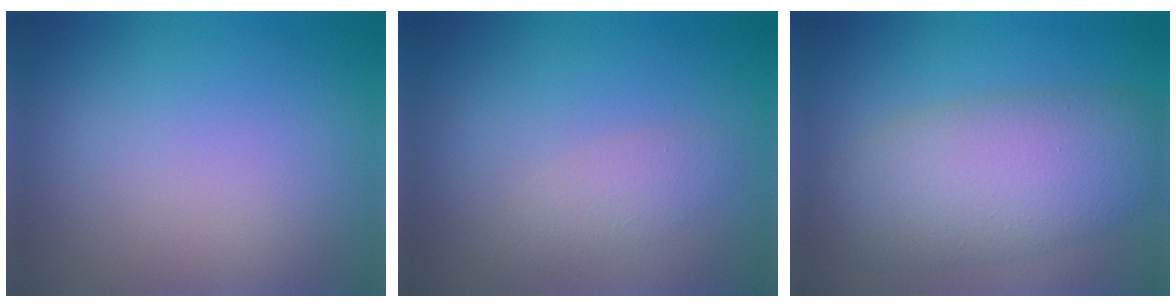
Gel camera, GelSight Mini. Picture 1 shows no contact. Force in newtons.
{"total": 1.8, "press": 1.8, "slide": 0.2}
{"total": 7.6, "press": 7.6, "slide": 0.3}